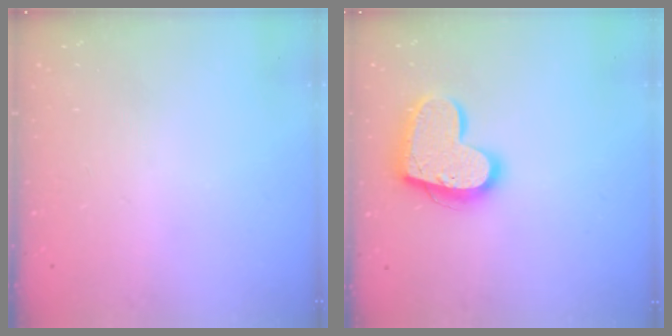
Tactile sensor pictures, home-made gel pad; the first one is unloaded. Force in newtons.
{"total": 18.0, "press": 17.9, "slide": 1.4}